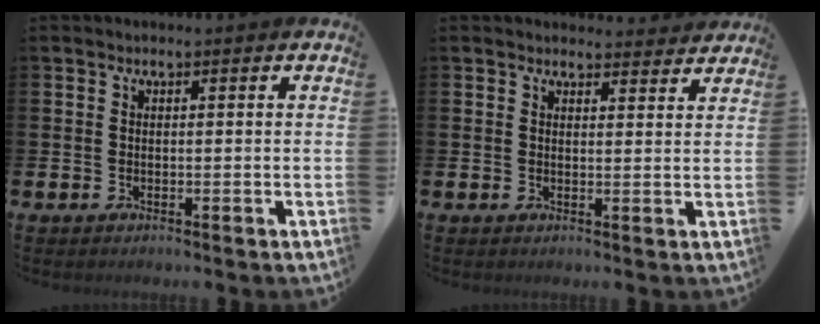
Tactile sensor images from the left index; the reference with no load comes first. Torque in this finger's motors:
{"motor_torque": [0.90, -1.24, 0.18, 0.00]}